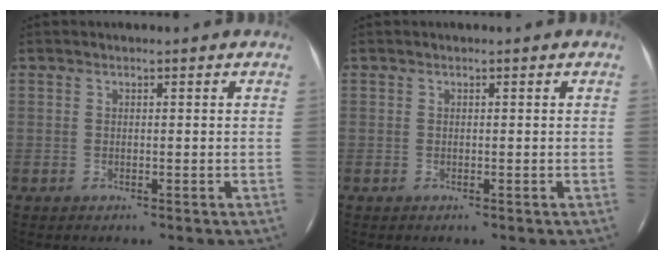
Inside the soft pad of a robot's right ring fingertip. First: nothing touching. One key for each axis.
{"total": 0.0}